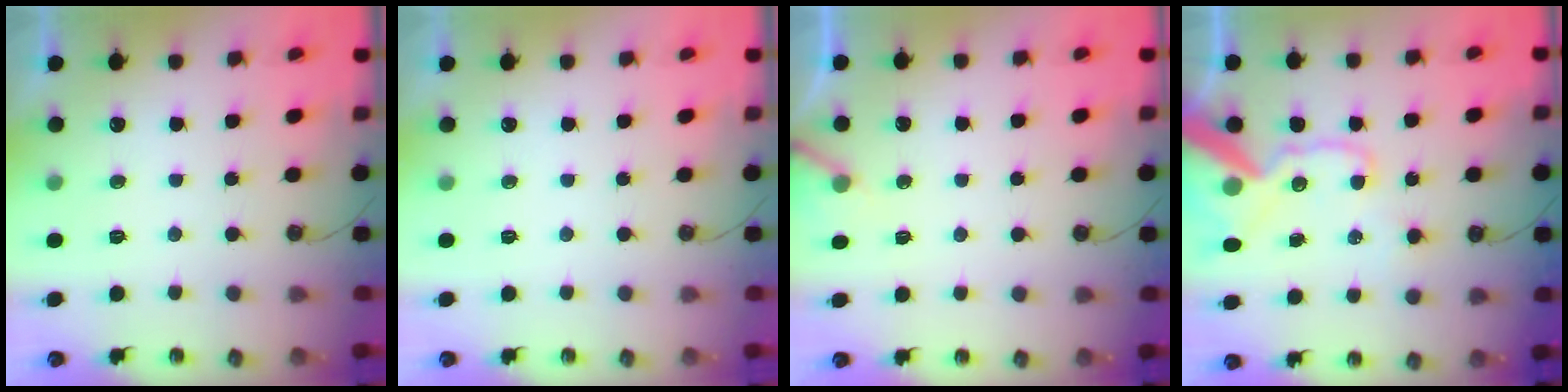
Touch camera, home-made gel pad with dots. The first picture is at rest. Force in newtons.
{"total": 0.0}
{"total": 4.1, "press": 4.0, "slide": 0.3}
{"total": 19.1, "press": 18.9, "slide": 2.6}